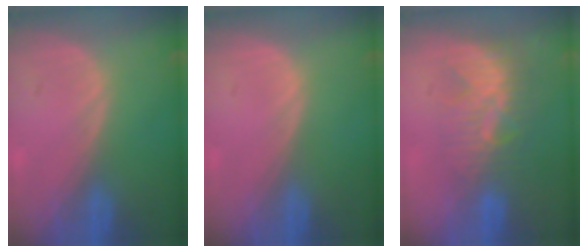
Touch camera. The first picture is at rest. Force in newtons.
{"total": 0.0}
{"total": 8.9, "press": 7.7, "slide": 4.4}